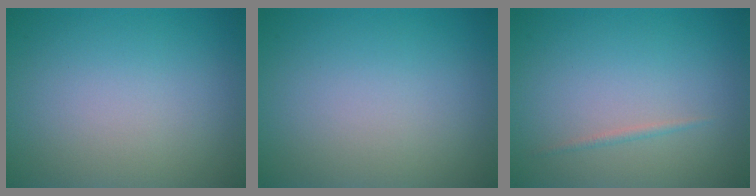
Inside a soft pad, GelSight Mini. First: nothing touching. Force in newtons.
{"total": 0.0}
{"total": 0.6, "press": 0.6, "slide": 0.1}